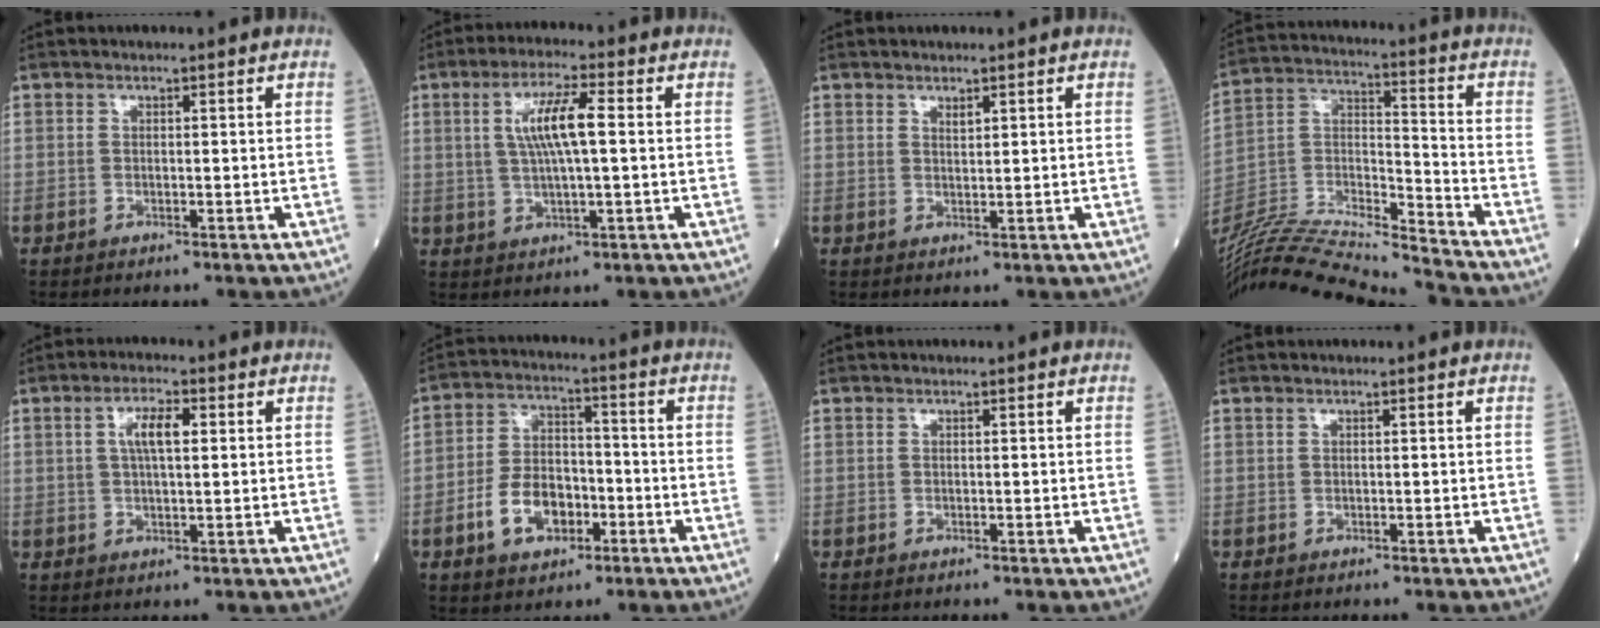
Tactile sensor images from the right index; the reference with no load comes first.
{"total": 7.5, "force": [1.2, 0.9, 7.3], "torque": [-0.142, 0.010, 0.023]}
{"total": 0.9, "force": [0.7, 0.2, 0.6], "torque": [-0.013, -0.003, 0.015]}
{"total": 23.4, "force": [-22.1, -0.3, 7.7], "torque": [-0.170, -0.012, -0.382]}
{"total": 4.8, "force": [1.3, 1.3, 4.5], "torque": [-0.087, 0.009, 0.024]}
{"total": 9.1, "force": [-3.5, 5.6, 6.3], "torque": [-0.130, 0.016, -0.063]}
{"total": 0.0}
{"total": 0.0}